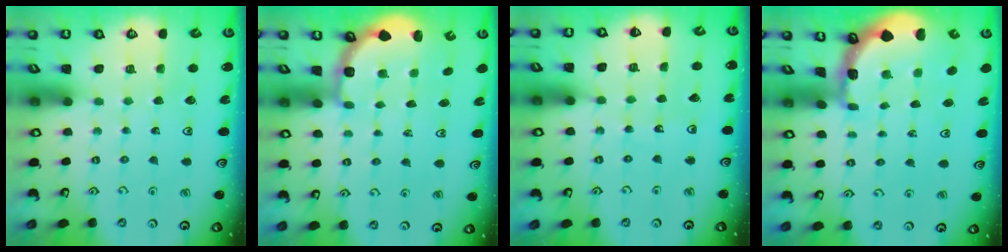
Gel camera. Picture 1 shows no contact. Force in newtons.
{"total": 2.7, "press": 2.3, "slide": 1.4}
{"total": 3.0, "press": 3.0, "slide": 0.2}
{"total": 2.6, "press": 2.6, "slide": 0.3}